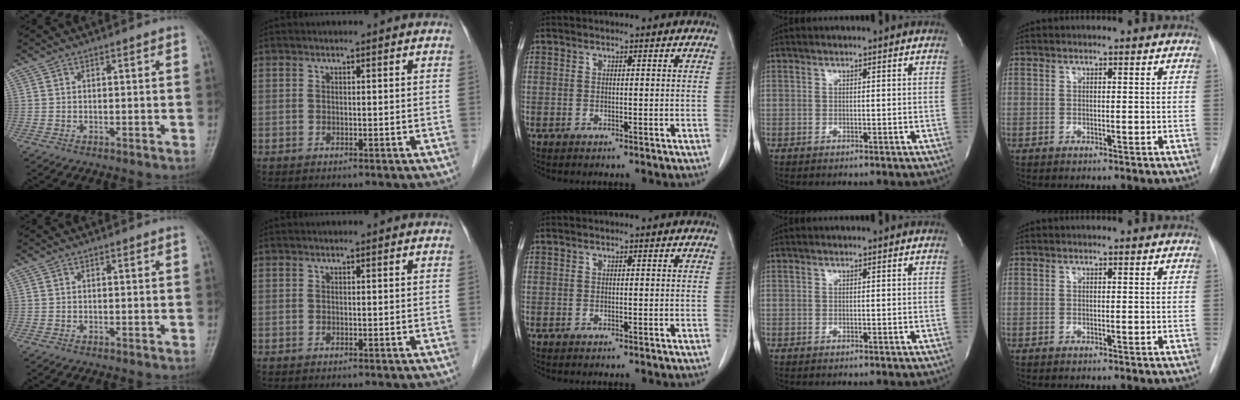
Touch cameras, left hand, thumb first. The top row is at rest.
{}